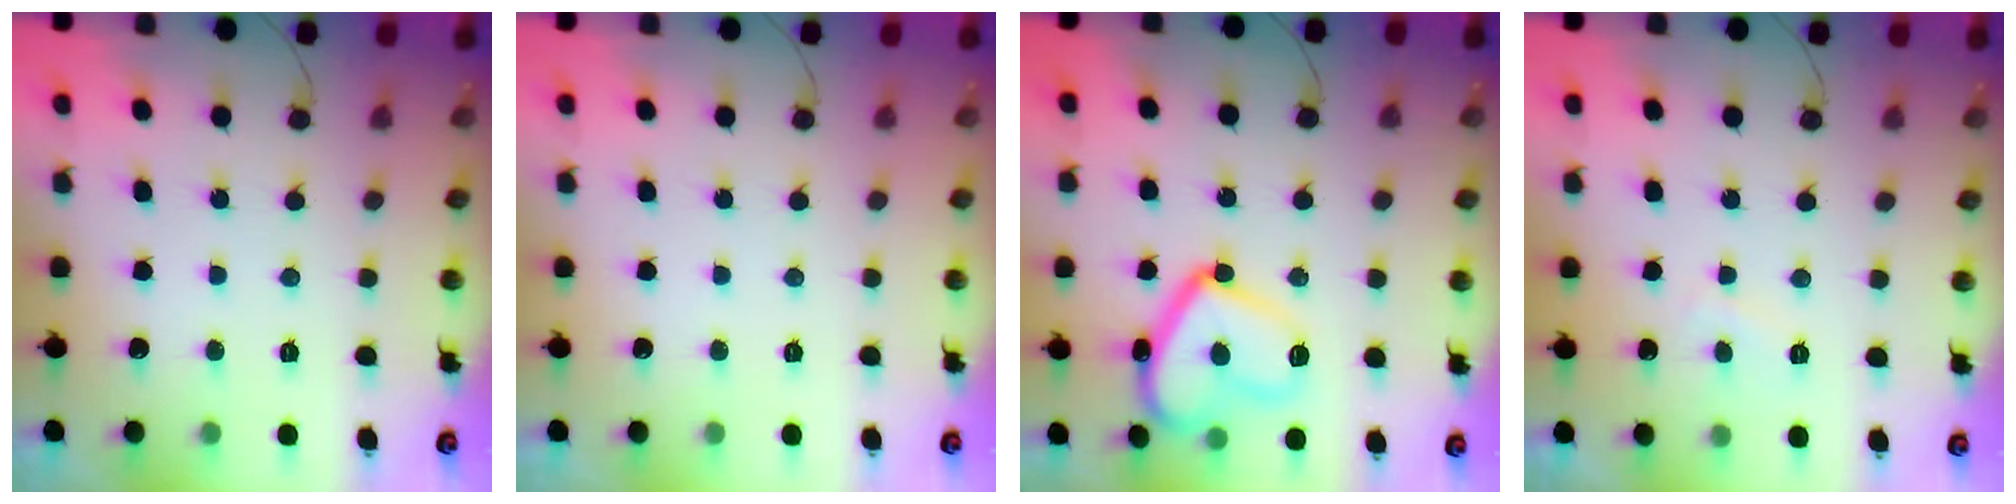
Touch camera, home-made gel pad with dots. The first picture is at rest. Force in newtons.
{"total": 0.0}
{"total": 16.1, "press": 16.0, "slide": 1.5}
{"total": 1.5, "press": 1.4, "slide": 0.6}